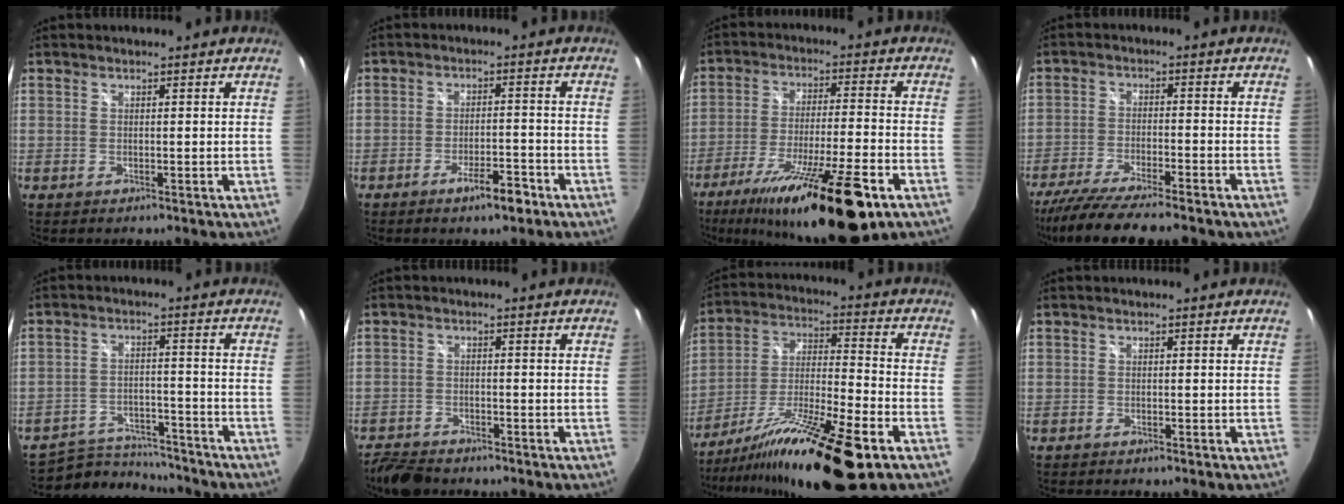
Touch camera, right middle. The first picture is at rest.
{"total": 5.3, "force": [-3.5, 1.3, 3.7], "torque": [-0.070, -0.004, -0.052]}
{"total": 21.2, "force": [-13.3, 2.9, 16.3], "torque": [-0.285, -0.038, -0.215]}
{"total": 15.1, "force": [-12.6, 2.2, 8.0], "torque": [-0.162, -0.042, -0.204]}
{"total": 12.5, "force": [-11.7, 3.3, 3.0], "torque": [-0.076, 0.007, -0.175]}
{"total": 6.3, "force": [-5.5, 2.1, 2.0], "torque": [-0.063, -0.009, -0.095]}
{"total": 21.6, "force": [-13.8, 2.3, 16.4], "torque": [-0.281, -0.030, -0.235]}
{"total": 0.9, "force": [-0.9, 0.2, 0.3], "torque": [-0.008, -0.005, -0.016]}